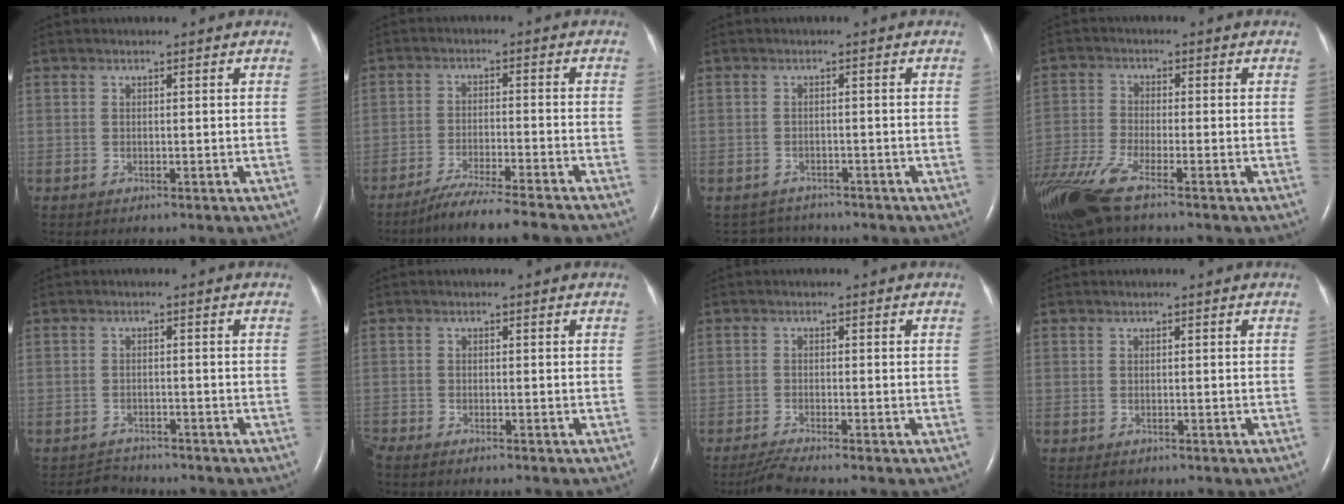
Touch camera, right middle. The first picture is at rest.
{"total": 10.4, "force": [-9.2, -0.9, 4.8], "torque": [-0.068, -0.028, -0.147]}
{"total": 3.5, "force": [-3.3, 1.2, -0.6], "torque": [0.002, 0.002, -0.048]}
{"total": 10.7, "force": [-7.8, 1.6, 7.1], "torque": [-0.160, -0.025, -0.149]}
{"total": 2.6, "force": [-2.5, 0.5, -0.8], "torque": [0.009, -0.009, -0.041]}
{"total": 2.6, "force": [-2.4, 0.0, 0.9], "torque": [-0.016, -0.004, -0.041]}
{"total": 2.8, "force": [-2.4, -0.8, 1.2], "torque": [-0.036, -0.013, -0.054]}
{"total": 0.8, "force": [-0.5, 0.5, 0.4], "torque": [-0.008, 0.000, -0.004]}